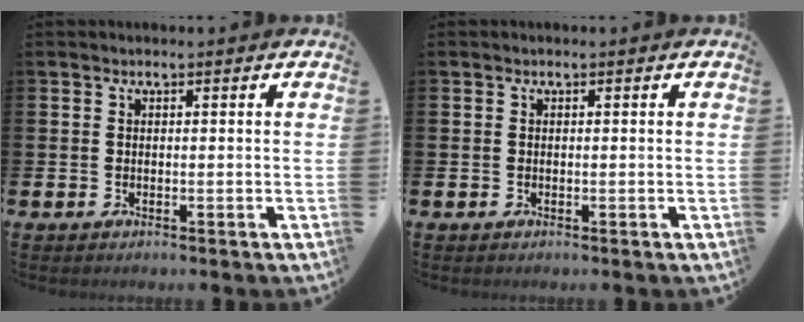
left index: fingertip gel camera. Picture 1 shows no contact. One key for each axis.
{"total": 0.0}